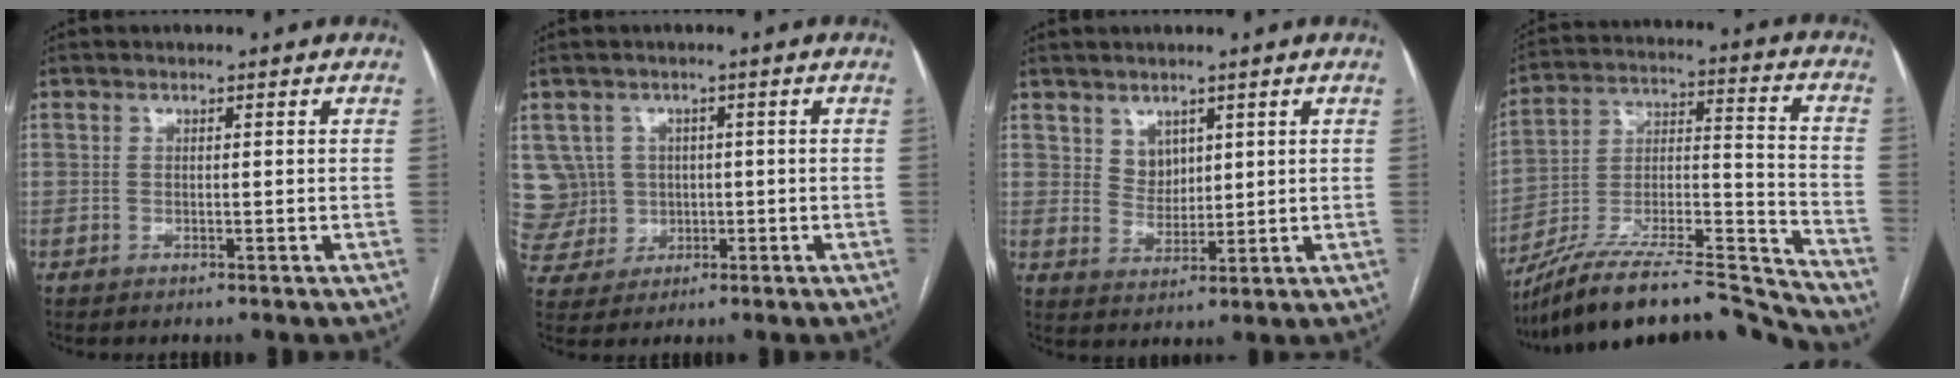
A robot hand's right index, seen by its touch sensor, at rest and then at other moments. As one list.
[{"total": 7.9, "force": [1.0, 7.9, 0.1], "torque": [-0.017, 0.036, 0.036]}, {"total": 3.6, "force": [2.0, 2.8, 1.2], "torque": [-0.021, 0.001, 0.045]}, {"total": 23.0, "force": [-21.3, 1.2, 8.7], "torque": [-0.138, 0.023, -0.352]}]